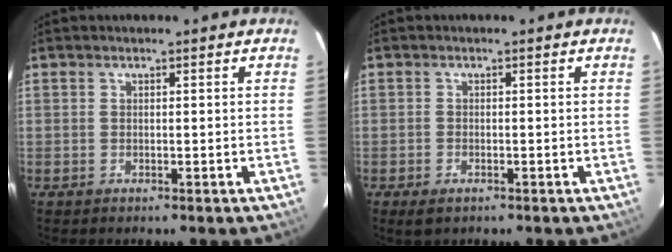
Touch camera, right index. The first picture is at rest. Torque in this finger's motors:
{"motor_torque": [0.26, -0.09, 0.01, 0.00]}